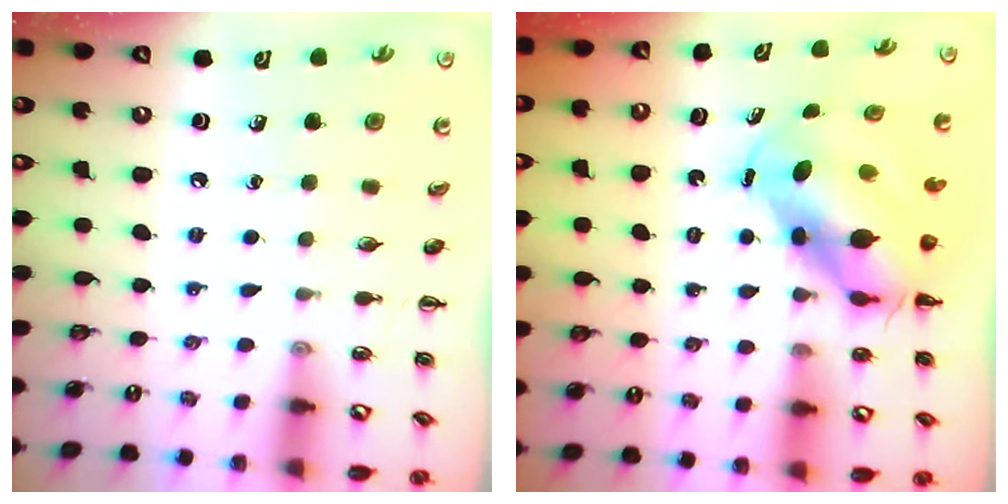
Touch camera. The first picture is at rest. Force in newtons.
{"total": 7.8, "press": 7.6, "slide": 2.1}